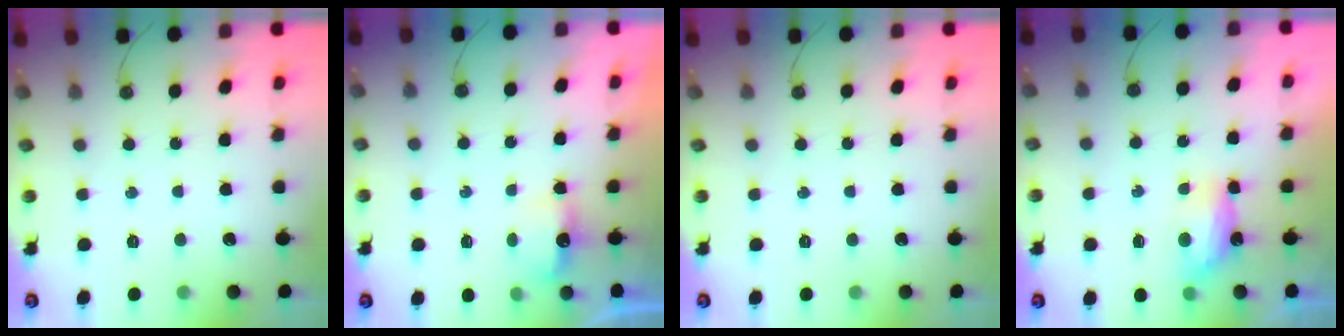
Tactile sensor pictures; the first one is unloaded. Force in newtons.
{"total": 4.6, "press": 4.5, "slide": 0.8}
{"total": 0.0}
{"total": 7.0, "press": 7.0, "slide": 0.5}